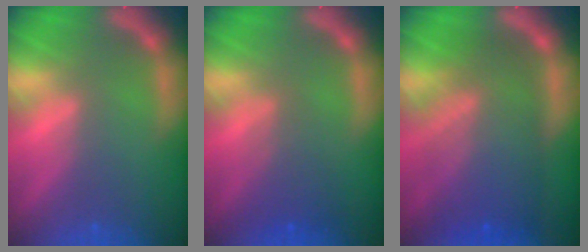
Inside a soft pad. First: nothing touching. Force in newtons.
{"total": 2.9}
{"total": 9.5}